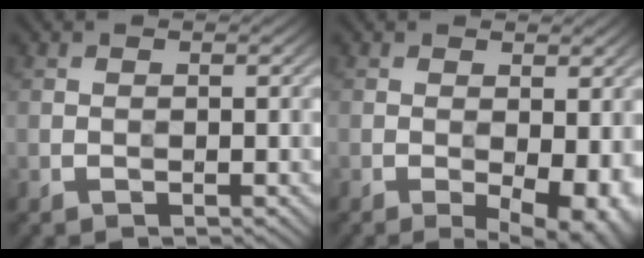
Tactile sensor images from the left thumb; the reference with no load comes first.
{"total": 6.1, "force": [-1.5, 2.4, 5.3], "torque": [-0.077, -0.013, -0.015]}